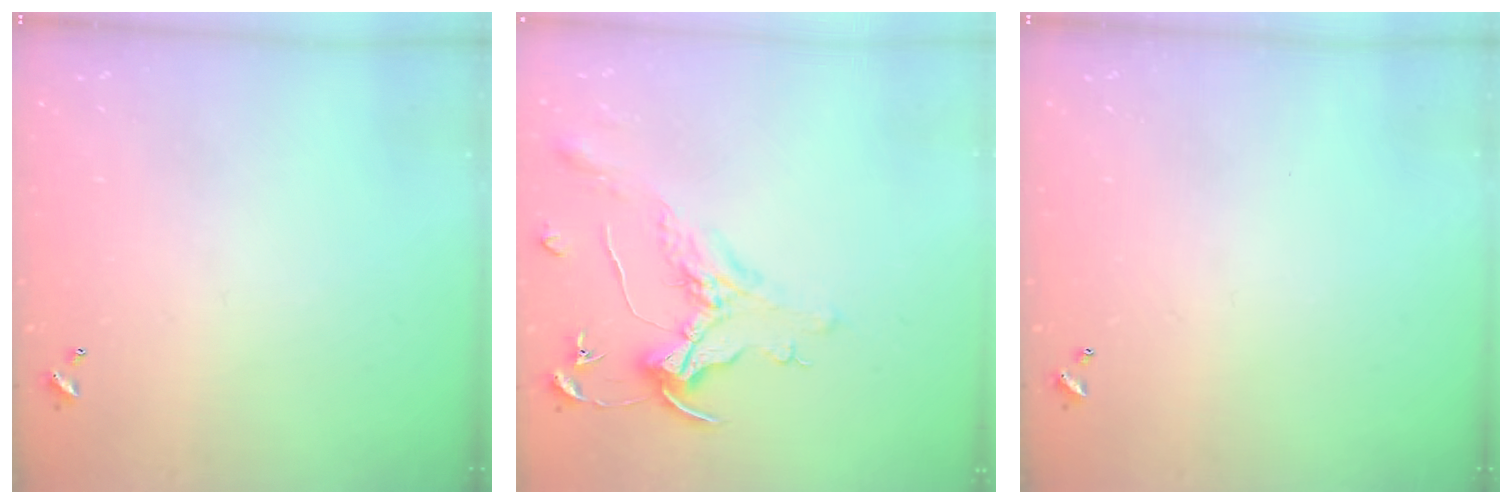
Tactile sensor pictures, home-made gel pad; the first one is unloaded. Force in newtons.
{"total": 1.6, "press": 1.4, "slide": 0.7}
{"total": 0.0}